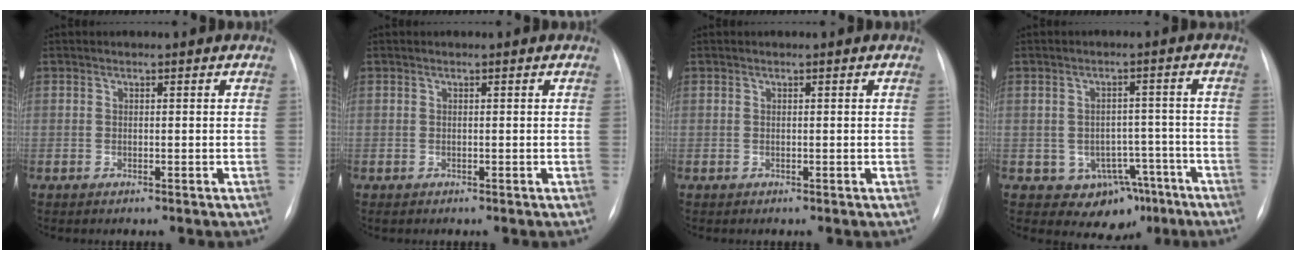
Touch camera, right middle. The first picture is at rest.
{"total": 0.0}
{"total": 0.0}
{"total": 7.1, "force": [-3.7, 5.5, 2.6], "torque": [-0.020, 0.025, -0.037]}